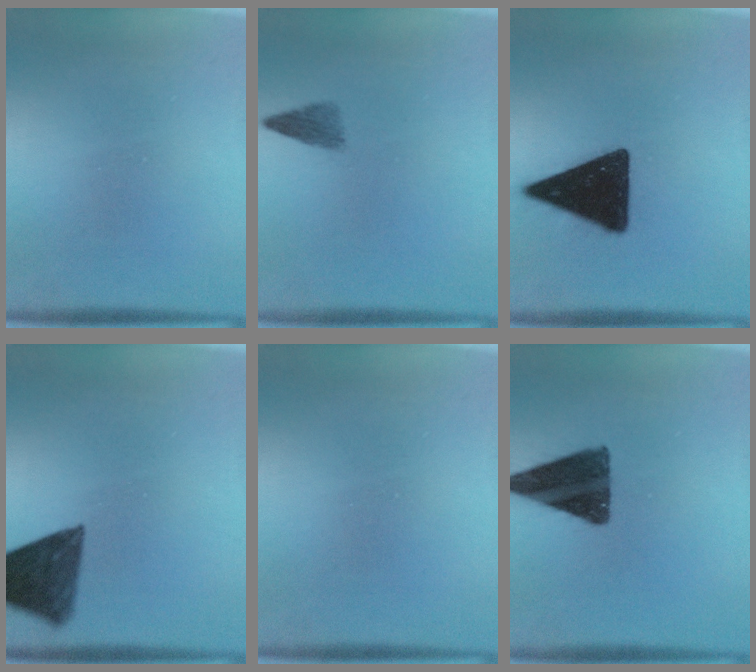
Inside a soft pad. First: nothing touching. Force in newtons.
{"total": 2.2}
{"total": 17.1}
{"total": 10.1}
{"total": 0.0}
{"total": 14.2}